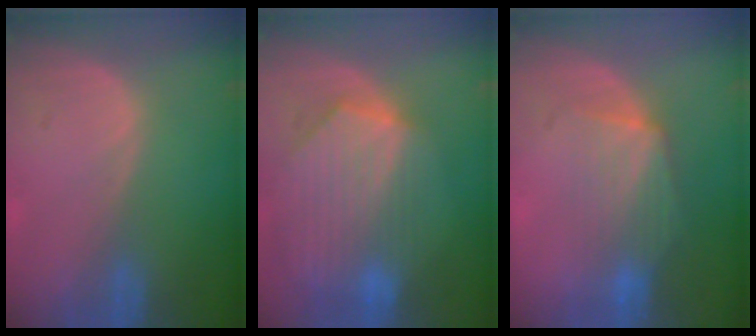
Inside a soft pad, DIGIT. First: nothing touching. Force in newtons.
{"total": 10.0, "press": 8.8, "slide": 4.7}
{"total": 7.0, "press": 6.3, "slide": 3.0}